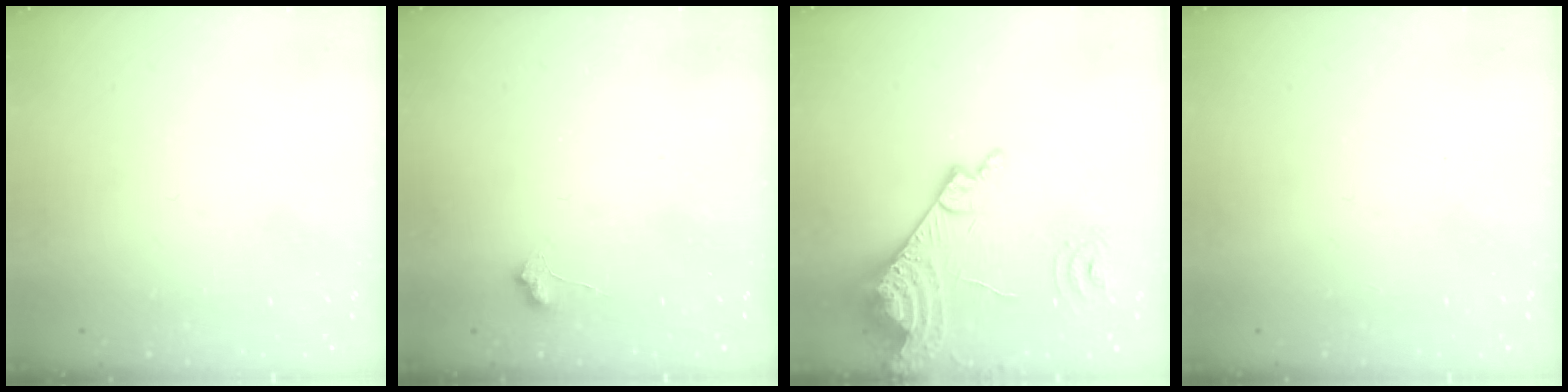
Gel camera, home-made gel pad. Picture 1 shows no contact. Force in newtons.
{"total": 4.7, "press": 4.6, "slide": 0.6}
{"total": 18.6, "press": 18.5, "slide": 1.9}
{"total": 0.9, "press": 0.9, "slide": 0.1}